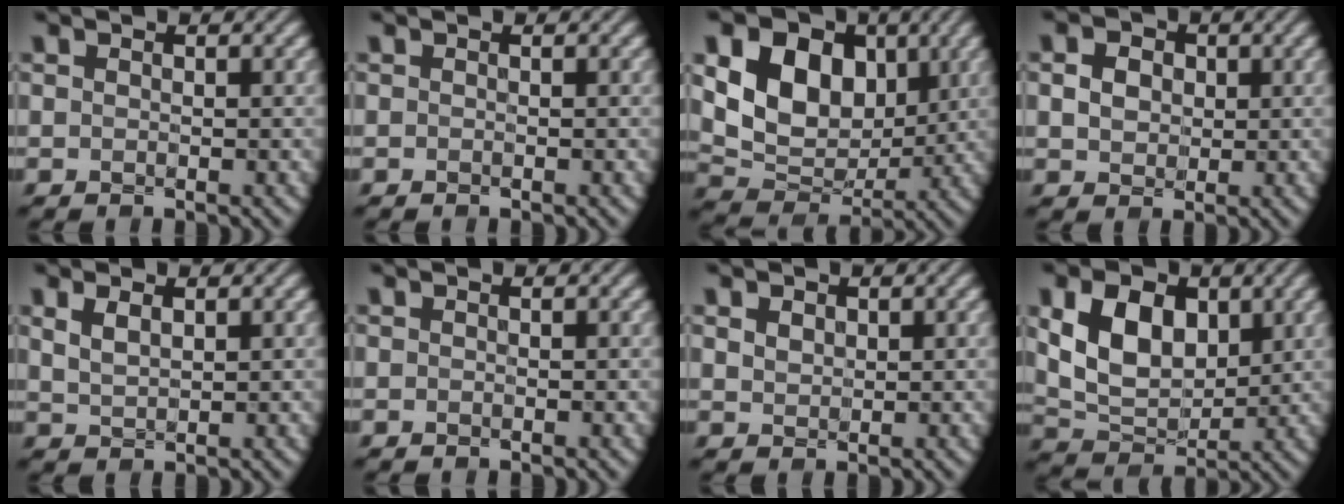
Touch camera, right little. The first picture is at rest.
{"total": 0.0}
{"total": 9.2, "force": [1.9, 6.7, 6.0], "torque": [-0.118, -0.006, 0.034]}
{"total": 3.2, "force": [0.5, 2.6, 1.8], "torque": [-0.046, 0.009, 0.004]}
{"total": 1.3, "force": [0.5, 0.6, 1.0], "torque": [-0.035, -0.003, 0.022]}
{"total": 0.0}
{"total": 1.4, "force": [0.5, 1.1, 0.7], "torque": [-0.025, -0.001, 0.019]}
{"total": 6.7, "force": [1.2, 4.5, 4.7], "torque": [-0.096, -0.010, 0.029]}